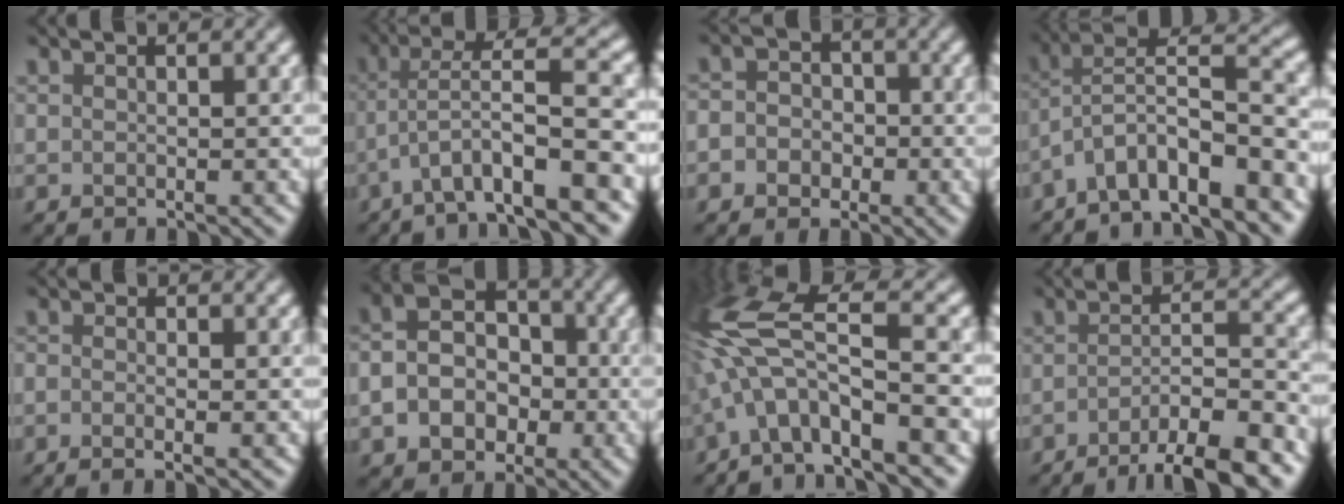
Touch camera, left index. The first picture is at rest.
{"total": 7.6, "force": [-2.6, 1.2, 7.0], "torque": [-0.112, 0.040, -0.037]}
{"total": 2.5, "force": [-1.0, 2.2, 0.5], "torque": [0.011, 0.012, -0.015]}
{"total": 7.8, "force": [-4.9, 2.0, 5.7], "torque": [-0.086, 0.032, -0.081]}
{"total": 1.4, "force": [-0.5, 0.6, 1.2], "torque": [-0.005, 0.007, -0.012]}
{"total": 6.0, "force": [-1.3, 4.6, 3.6], "torque": [-0.071, 0.012, -0.020]}
{"total": 10.1, "force": [-2.2, 2.6, 9.5], "torque": [-0.195, 0.033, -0.032]}
{"total": 8.7, "force": [-5.5, 1.8, 6.5], "torque": [-0.083, 0.019, -0.072]}